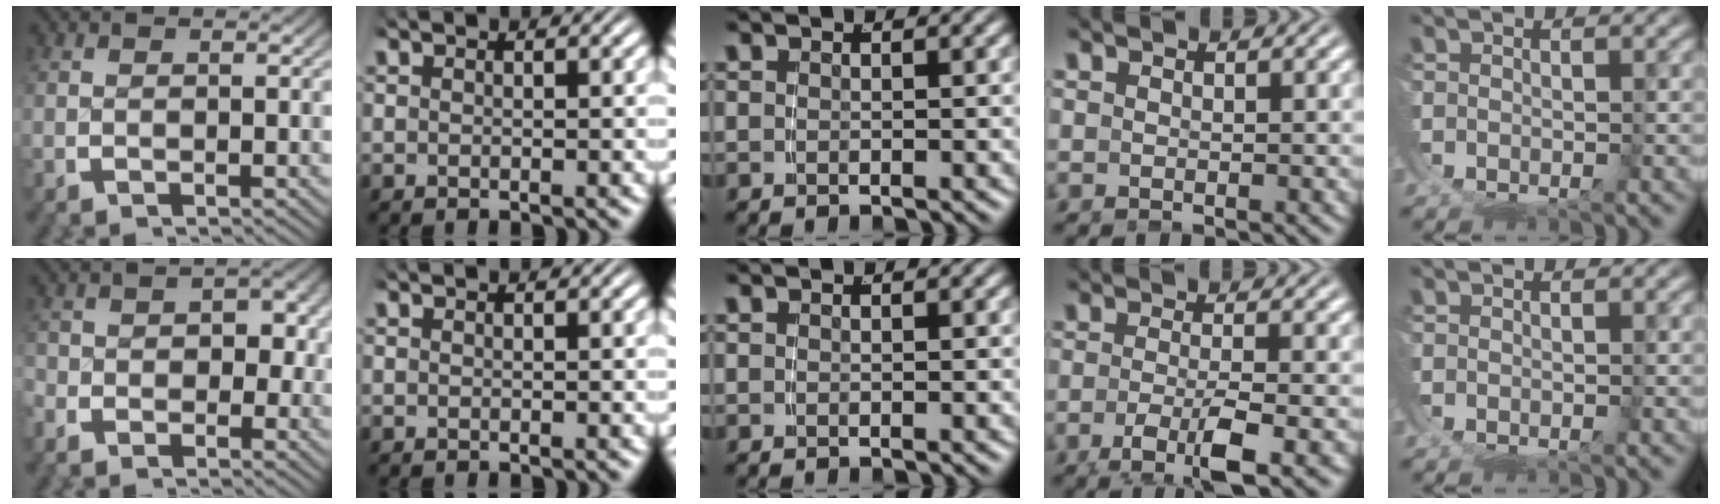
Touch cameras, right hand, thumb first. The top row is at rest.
{"thumb": {"total": 3.6, "force": [-1.3, 2.8, 1.9], "torque": [-0.020, -0.013, -0.026]}, "ring": {"total": 4.1, "force": [-1.5, 0.8, 3.8], "torque": [-0.069, -0.023, -0.011]}}